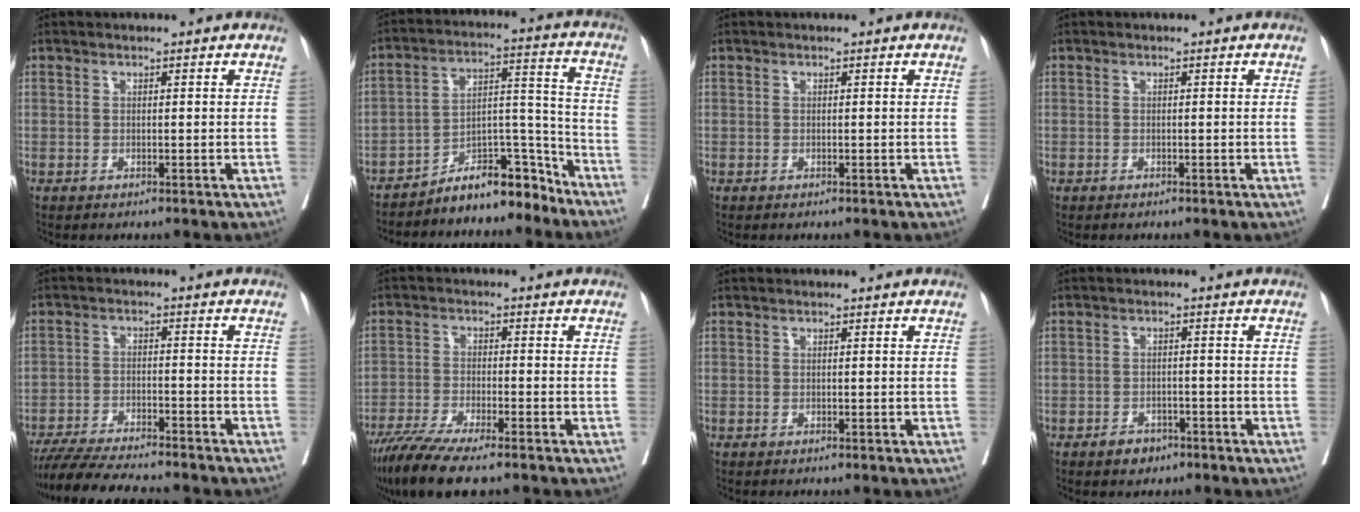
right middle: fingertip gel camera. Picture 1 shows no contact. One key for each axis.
{"total": 10.3, "fx": -9.3, "fy": 2.6, "fz": 3.5, "tx": -0.043, "ty": 0.051, "tz": -0.156}
{"total": 0.0}
{"total": 0.0}
{"total": 13.5, "fx": -12.0, "fy": 1.3, "fz": 6.1, "tx": -0.091, "ty": -0.017, "tz": -0.183}
{"total": 10.3, "fx": -8.1, "fy": 1.0, "fz": 6.2, "tx": -0.100, "ty": -0.024, "tz": -0.136}
{"total": 0.0}
{"total": 2.9, "fx": -2.0, "fy": 1.8, "fz": 1.0, "tx": -0.016, "ty": 0.006, "tz": -0.023}